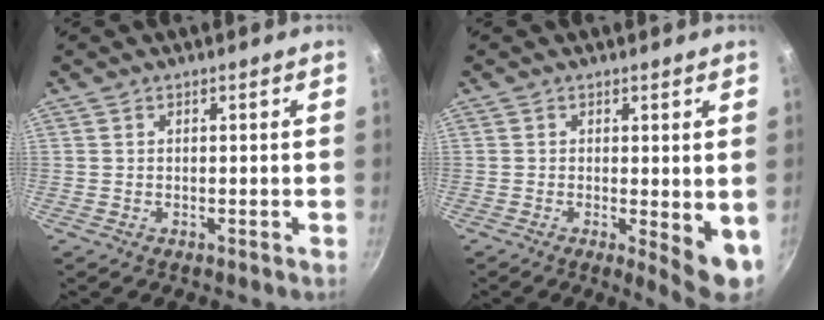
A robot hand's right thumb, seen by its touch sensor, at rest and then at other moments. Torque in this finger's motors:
{"motor_torque": [0.18, 0.48, 0.00, -0.17, 0.17]}